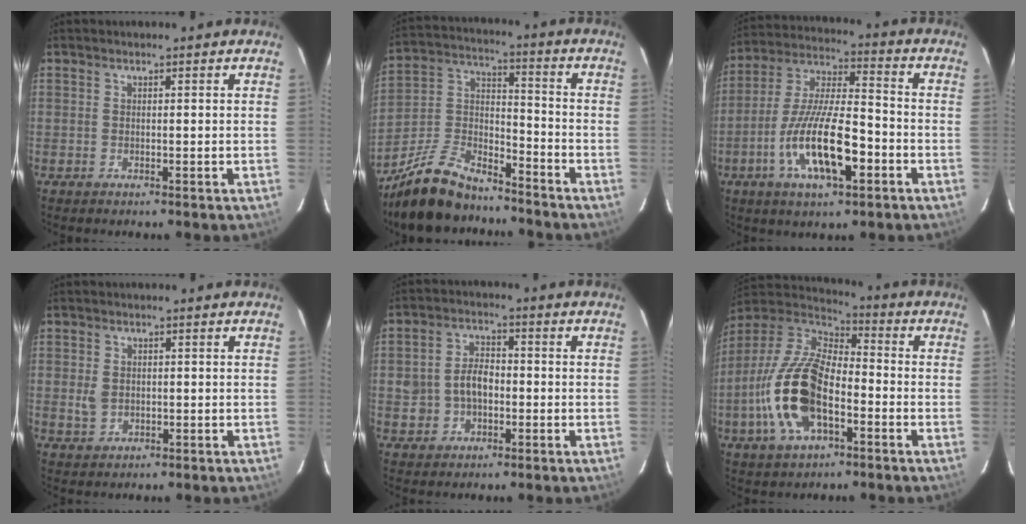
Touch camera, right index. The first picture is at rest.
{"total": 15.4, "force": [-12.0, 5.9, 7.6], "torque": [-0.176, 0.014, -0.216]}
{"total": 16.0, "force": [-6.2, 4.8, 13.9], "torque": [-0.281, -0.011, -0.113]}
{"total": 3.2, "force": [-0.1, 2.6, 1.7], "torque": [-0.035, -0.002, 0.004]}
{"total": 6.2, "force": [-1.0, 4.8, 3.9], "torque": [-0.078, 0.016, -0.007]}
{"total": 18.5, "force": [-5.9, 8.9, 15.0], "torque": [-0.321, -0.012, -0.115]}